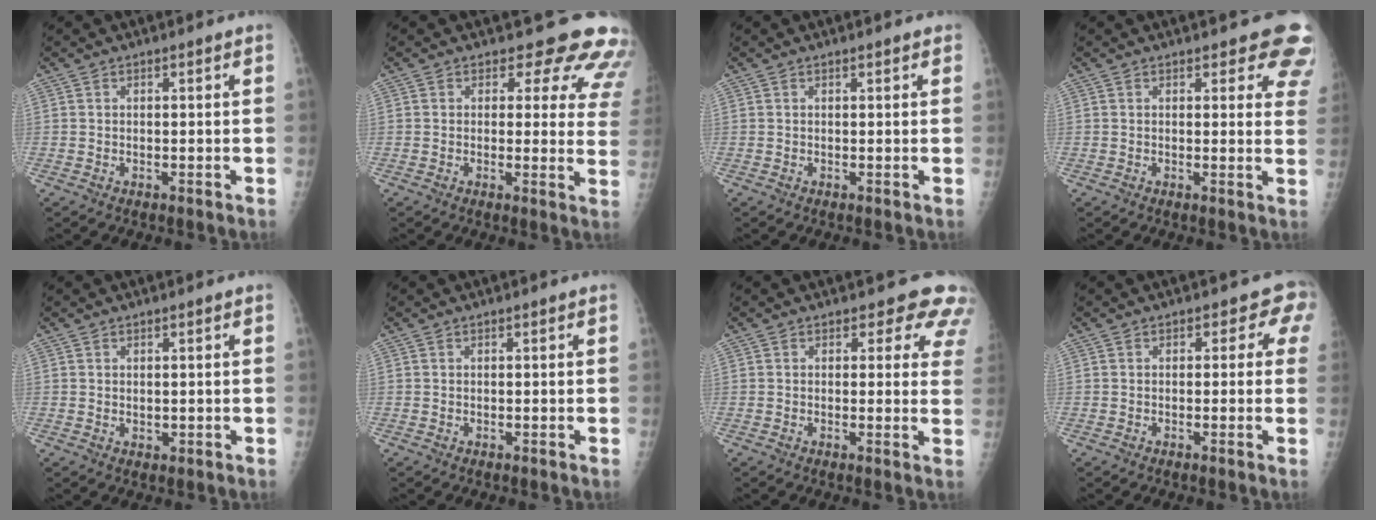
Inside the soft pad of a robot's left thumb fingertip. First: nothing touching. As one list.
[{"total": 9.8, "force": [8.2, 4.5, 2.8], "torque": [0.022, -0.041, 0.061]}, {"total": 1.0, "force": [0.7, 0.4, 0.6], "torque": [-0.007, -0.001, 0.006]}, {"total": 8.1, "force": [6.6, 3.2, 3.4], "torque": [0.009, -0.028, 0.052]}, {"total": 1.2, "force": [0.3, 0.9, 0.7], "torque": [-0.008, -0.004, 0.008]}, {"total": 0.0}, {"total": 7.2, "force": [5.8, 3.5, 2.4], "torque": [0.018, -0.025, 0.040]}, {"total": 3.1, "force": [1.1, 2.4, 1.5], "torque": [0.023, 0.004, -0.005]}]